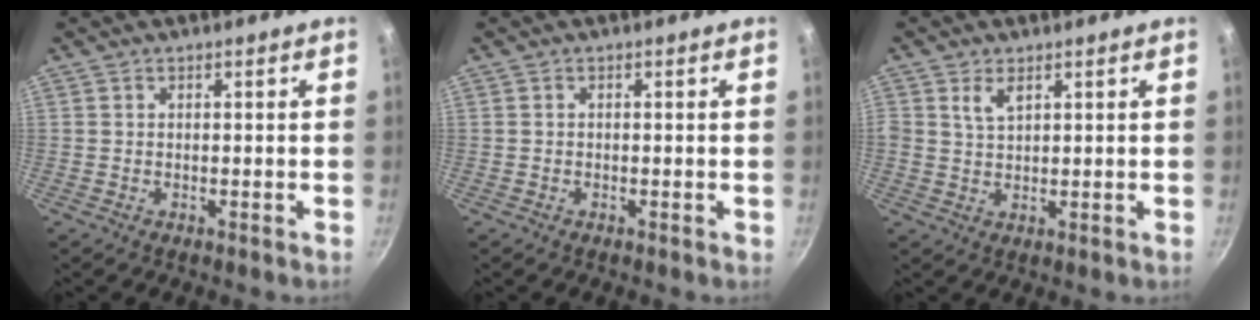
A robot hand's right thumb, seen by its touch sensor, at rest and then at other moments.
{"total": 0.0}
{"total": 3.2, "force": [1.6, 1.7, 2.1], "torque": [-0.035, -0.009, 0.031]}